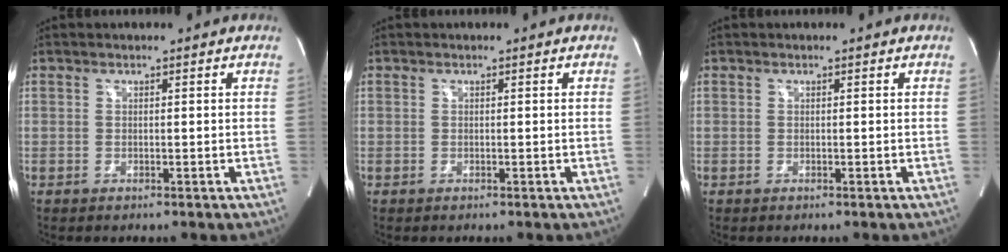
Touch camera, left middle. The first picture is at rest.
{"total": 0.0}
{"total": 0.0}